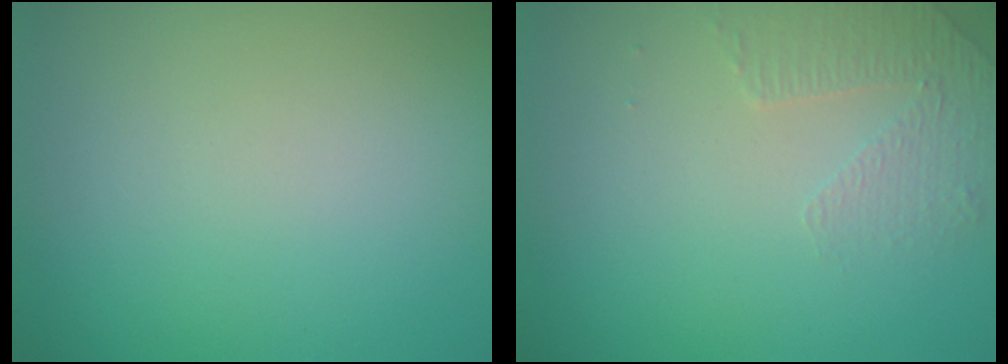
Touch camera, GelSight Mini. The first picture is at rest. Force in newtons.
{"total": 1.4, "press": 0.9, "slide": 1.1}